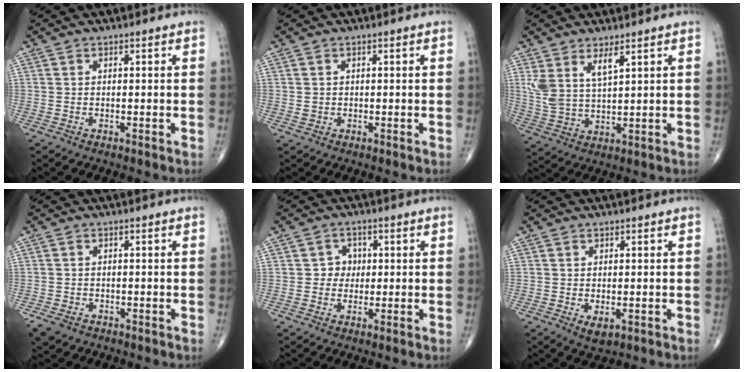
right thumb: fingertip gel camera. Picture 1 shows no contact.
{"total": 1.1, "force": [-0.1, 1.1, 0.4], "torque": [-0.005, 0.001, 0.002]}
{"total": 7.0, "force": [3.6, 2.8, 5.4], "torque": [-0.108, -0.021, 0.082]}
{"total": 3.5, "force": [-2.1, 2.2, 1.6], "torque": [-0.033, 0.000, -0.033]}
{"total": 3.2, "force": [0.2, 3.0, 1.1], "torque": [0.009, 0.008, -0.005]}
{"total": 3.0, "force": [-0.8, 1.5, 2.4], "torque": [-0.038, -0.006, -0.008]}